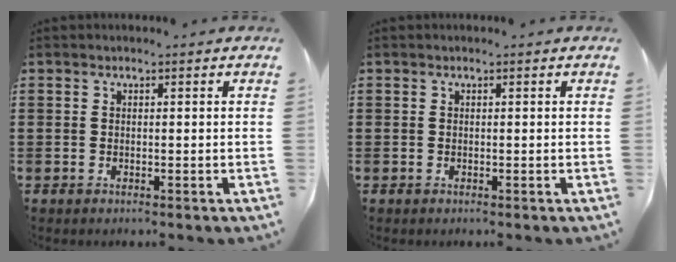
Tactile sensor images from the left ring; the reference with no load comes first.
{"total": 0.0}